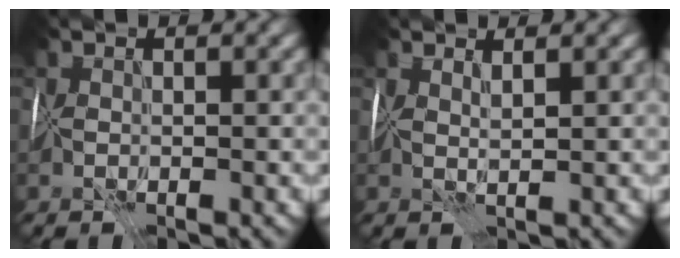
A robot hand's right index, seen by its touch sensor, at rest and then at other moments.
{"total": 2.0, "force": [1.7, -1.0, -0.3], "torque": [0.005, 0.006, 0.039]}